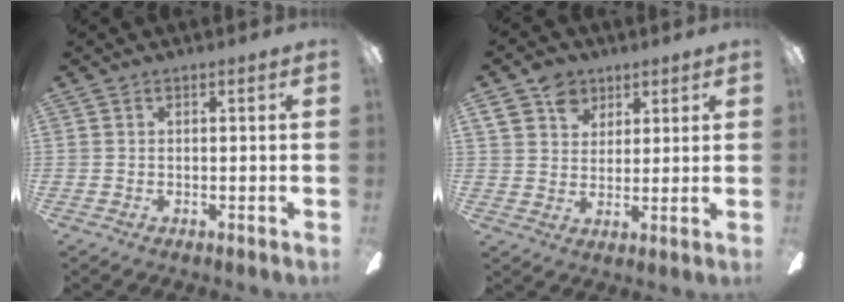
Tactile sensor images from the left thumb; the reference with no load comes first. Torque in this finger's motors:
{"motor_torque": [0.77, 0.69, 1.13, -0.69, 0.02]}